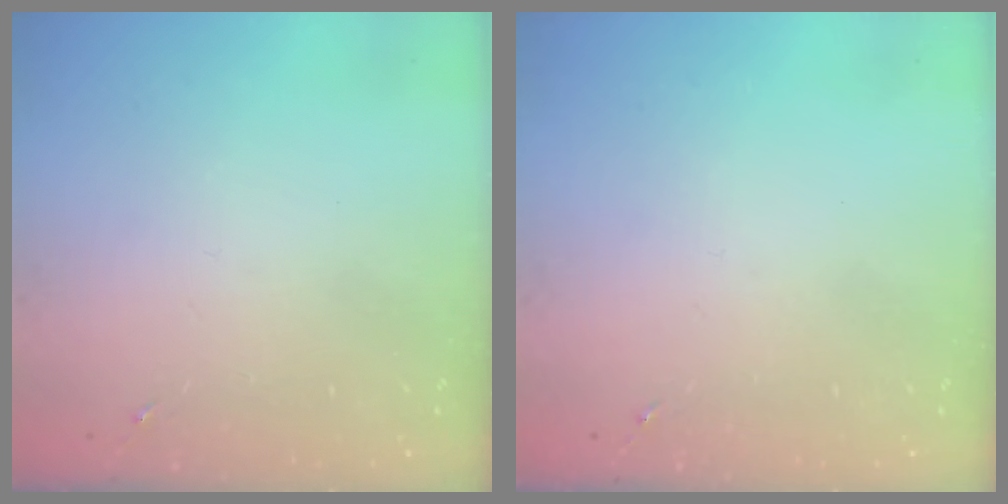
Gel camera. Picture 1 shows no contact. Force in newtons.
{"total": 0.0}